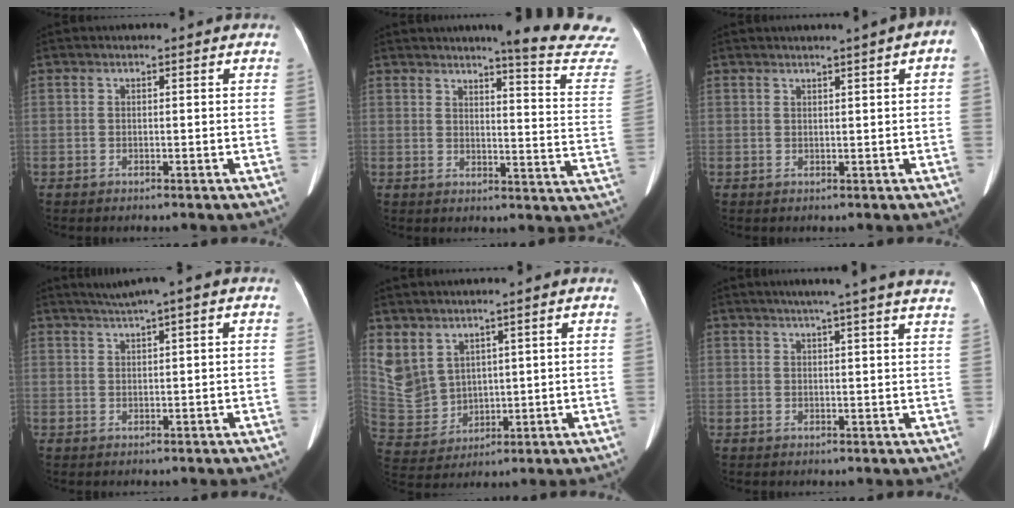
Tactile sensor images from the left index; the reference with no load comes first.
{"total": 15.3, "force": [14.3, -1.3, 5.2], "torque": [-0.057, -0.117, 0.147]}
{"total": 4.5, "force": [2.1, 0.0, 3.9], "torque": [-0.043, 0.011, 0.024]}
{"total": 3.2, "force": [1.8, -0.3, 2.7], "torque": [-0.054, 0.021, 0.038]}
{"total": 11.1, "force": [6.2, 8.4, 3.7], "torque": [-0.117, 0.002, 0.150]}
{"total": 14.4, "force": [12.2, -0.7, 7.8], "torque": [-0.115, 0.006, 0.137]}